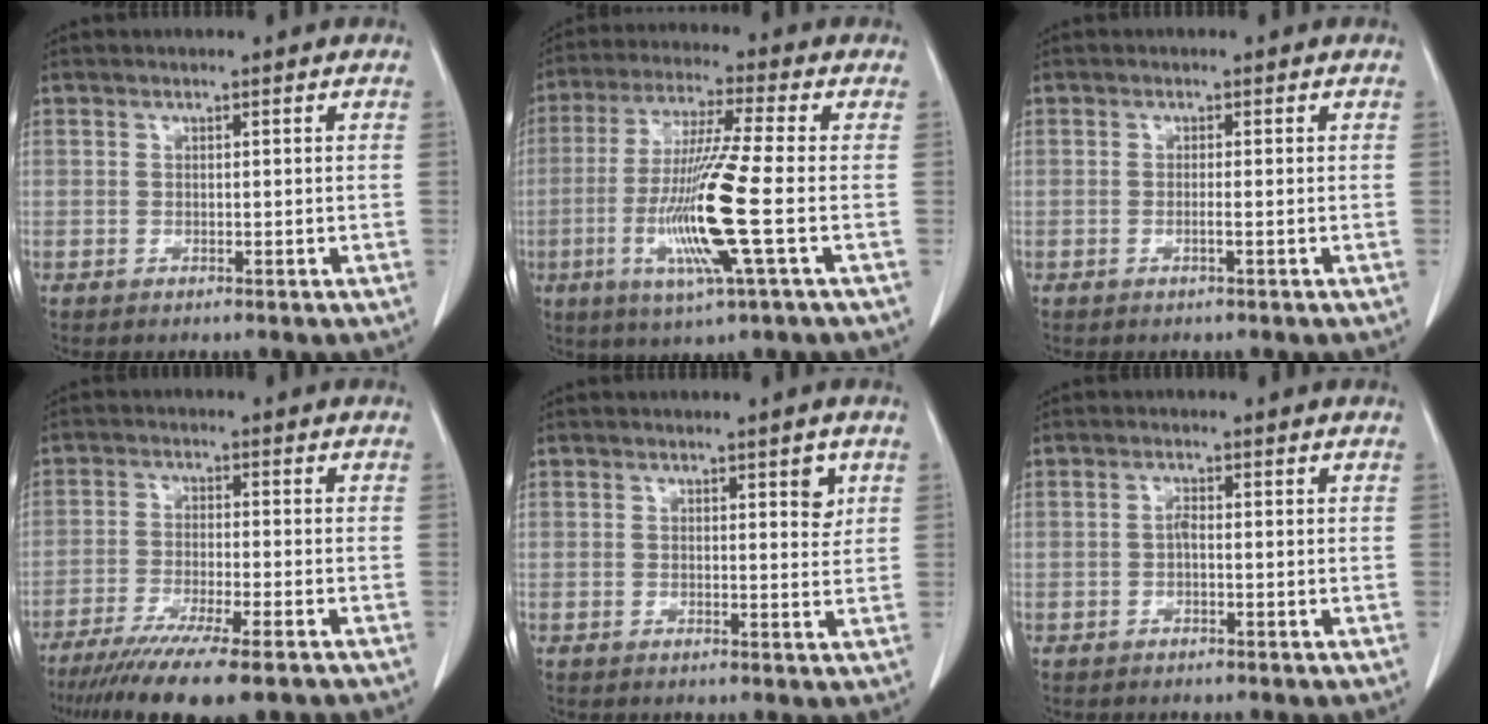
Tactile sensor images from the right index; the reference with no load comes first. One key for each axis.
{"total": 13.7, "fx": -3.2, "fy": -0.8, "fz": 13.3, "tx": -0.270, "ty": -0.020, "tz": -0.067}
{"total": 0.8, "fx": -0.4, "fy": -0.2, "fz": 0.7, "tx": -0.012, "ty": 0.001, "tz": -0.007}
{"total": 14.3, "fx": -11.1, "fy": 1.2, "fz": 9.0, "tx": -0.141, "ty": -0.038, "tz": -0.175}
{"total": 2.6, "fx": 1.2, "fy": 0.8, "fz": 2.1, "tx": -0.024, "ty": -0.006, "tz": 0.016}
{"total": 1.0, "fx": -0.3, "fy": 0.3, "fz": 0.9, "tx": -0.019, "ty": 0.003, "tz": -0.007}